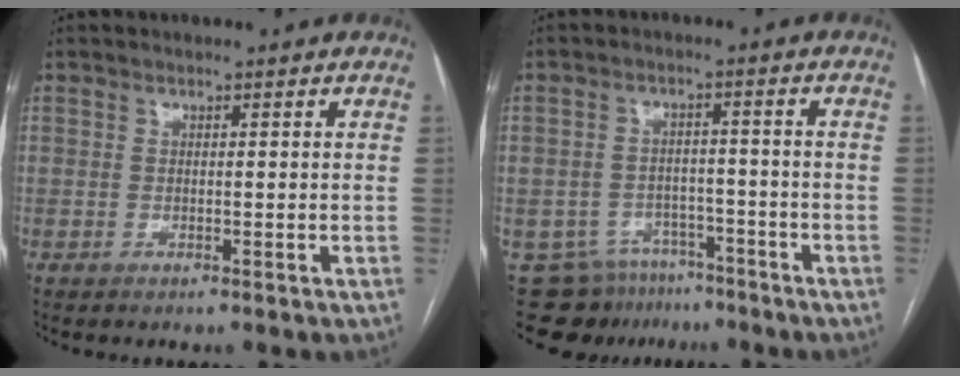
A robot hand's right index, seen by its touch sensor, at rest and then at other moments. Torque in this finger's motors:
{"motor_torque": [-1.47, 0.01, -1.05, -0.22]}